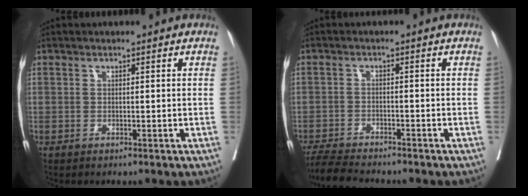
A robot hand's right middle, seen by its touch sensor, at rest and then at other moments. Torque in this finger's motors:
{"motor_torque": [0.04, -0.04, 0.01, 0.01]}